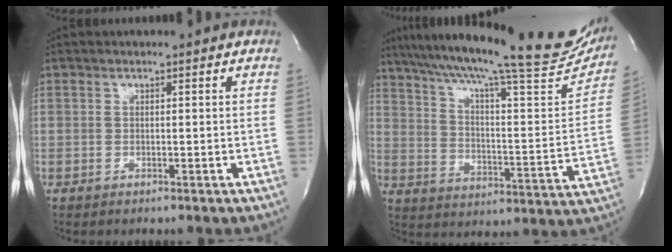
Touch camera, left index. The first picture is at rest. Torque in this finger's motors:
{"motor_torque": [0.09, -0.09, 0.40, 0.14]}